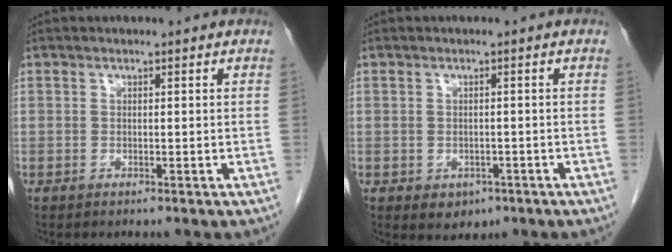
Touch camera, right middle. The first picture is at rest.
{"total": 2.9, "force": [-1.3, 2.2, 1.4], "torque": [-0.014, 0.001, -0.005]}